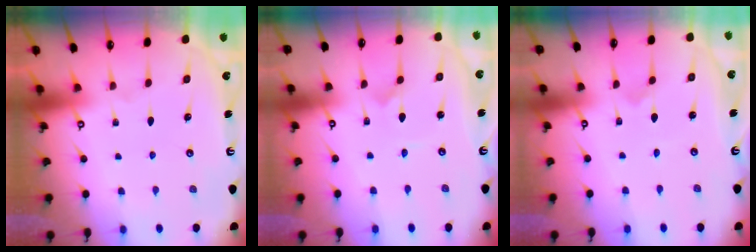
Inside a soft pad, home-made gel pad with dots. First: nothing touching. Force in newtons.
{"total": 0.0}
{"total": 0.0}